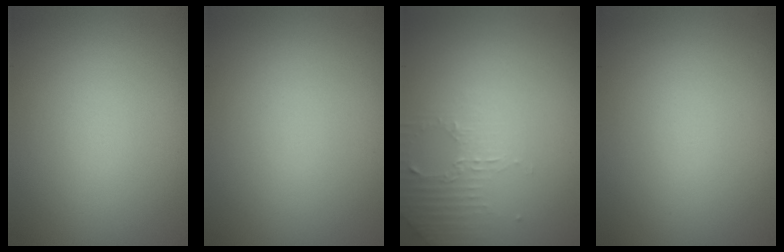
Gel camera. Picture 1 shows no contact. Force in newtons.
{"total": 0.0}
{"total": 2.2, "press": 2.1, "slide": 0.6}
{"total": 0.0}